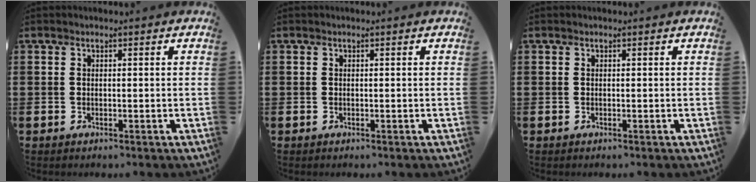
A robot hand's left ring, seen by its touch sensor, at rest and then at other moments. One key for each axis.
{"total": 0.0}
{"total": 0.0}